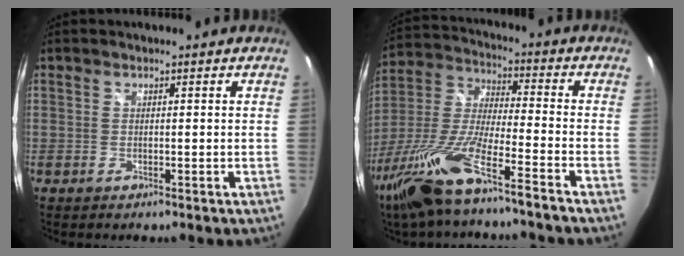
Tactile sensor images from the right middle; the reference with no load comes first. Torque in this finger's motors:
{"motor_torque": [1.36, -0.78, 0.93, 0.21]}